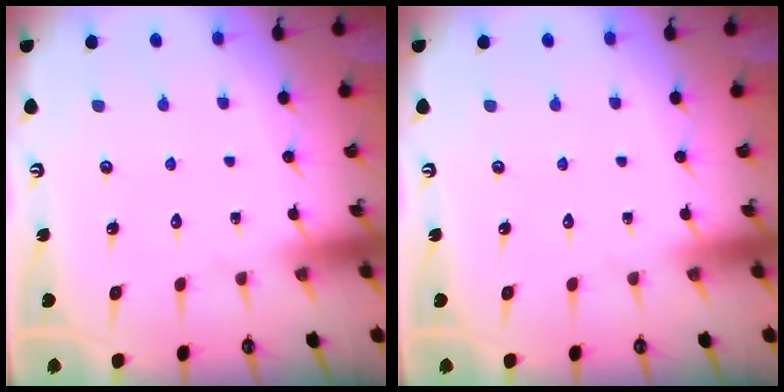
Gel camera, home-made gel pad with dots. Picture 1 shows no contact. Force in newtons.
{"total": 0.0}